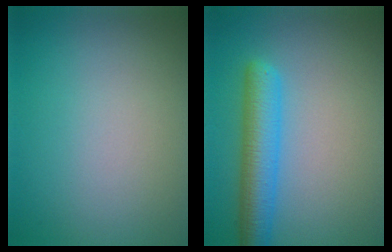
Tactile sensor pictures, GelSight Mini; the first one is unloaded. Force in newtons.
{"total": 5.0, "press": 5.0, "slide": 0.3}